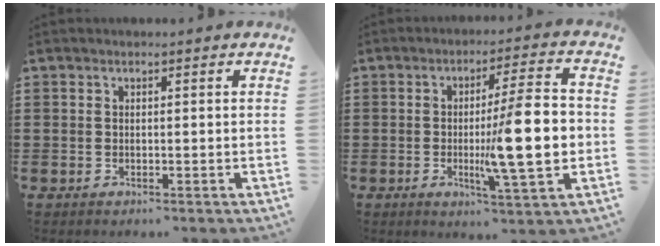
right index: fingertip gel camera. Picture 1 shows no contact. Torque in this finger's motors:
{"motor_torque": [2.14, 0.00, 1.05, 0.21]}